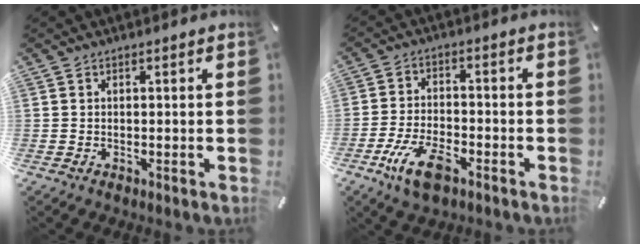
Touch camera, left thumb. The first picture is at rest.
{"total": 8.1, "force": [-4.8, 3.0, 5.8], "torque": [-0.126, 0.012, -0.090]}